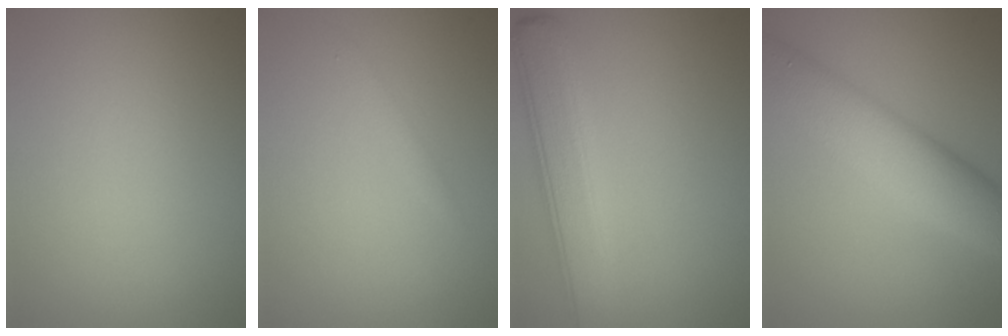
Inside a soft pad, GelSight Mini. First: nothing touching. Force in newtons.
{"total": 0.8, "press": 0.8, "slide": 0.0}
{"total": 5.4, "press": 5.4, "slide": 0.5}
{"total": 7.5, "press": 7.5, "slide": 0.2}